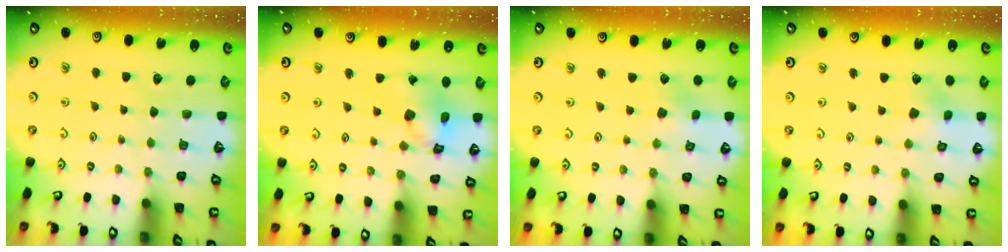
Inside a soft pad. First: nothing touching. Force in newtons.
{"total": 12.2, "press": 12.1, "slide": 1.5}
{"total": 2.9, "press": 2.9, "slide": 0.4}
{"total": 3.4, "press": 3.4, "slide": 0.4}